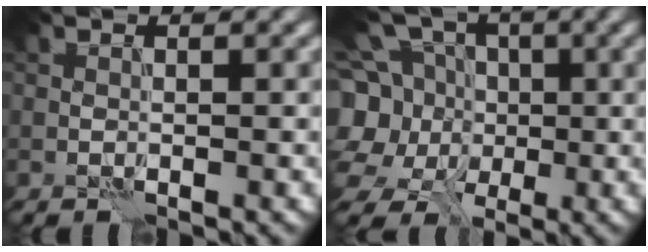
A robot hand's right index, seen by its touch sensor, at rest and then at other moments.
{"total": 12.0, "force": [1.2, 10.4, 5.9], "torque": [-0.146, 0.025, -0.011]}